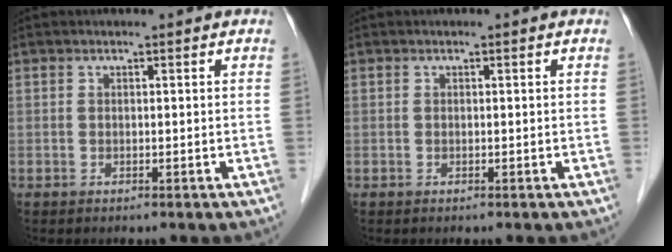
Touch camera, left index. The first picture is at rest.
{"total": 0.0}